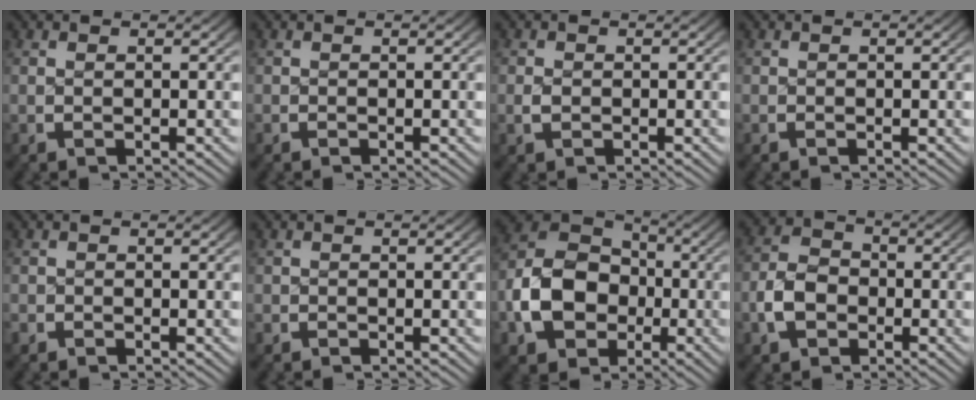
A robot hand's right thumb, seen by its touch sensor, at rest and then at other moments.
{"total": 0.0}
{"total": 1.1, "force": [-0.3, 0.9, 0.5], "torque": [-0.016, -0.003, -0.004]}
{"total": 0.0}
{"total": 0.9, "force": [-0.6, 0.6, -0.1], "torque": [0.000, -0.002, -0.016]}
{"total": 0.6, "force": [-0.4, 0.5, -0.1], "torque": [0.001, -0.001, -0.009]}
{"total": 11.7, "force": [-1.8, 9.1, 7.1], "torque": [-0.168, -0.022, -0.021]}
{"total": 5.2, "force": [-1.7, 4.0, 2.8], "torque": [-0.059, -0.002, -0.034]}